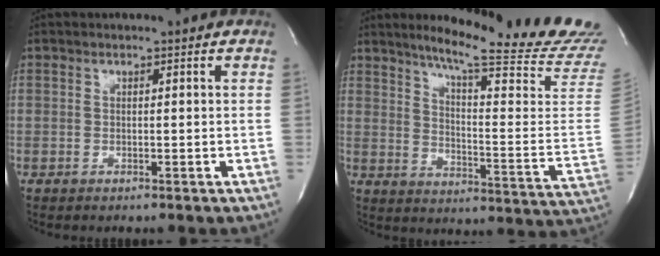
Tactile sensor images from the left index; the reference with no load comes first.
{"total": 24.4, "force": [21.0, -1.2, 12.3], "torque": [-0.185, -0.115, 0.261]}